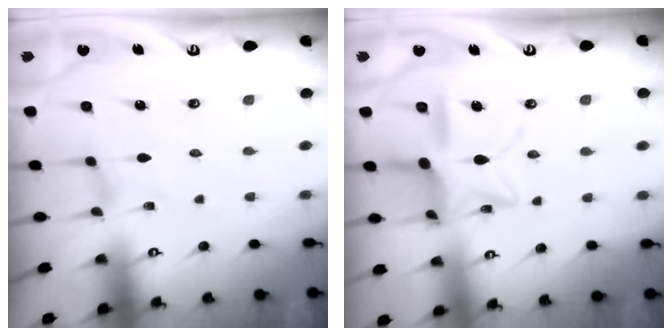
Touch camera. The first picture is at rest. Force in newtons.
{"total": 12.8, "press": 12.7, "slide": 1.1}